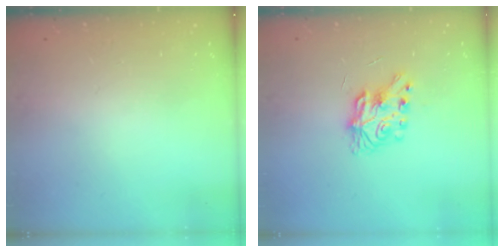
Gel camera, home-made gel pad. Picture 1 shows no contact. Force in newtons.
{"total": 7.8, "press": 7.8, "slide": 0.1}